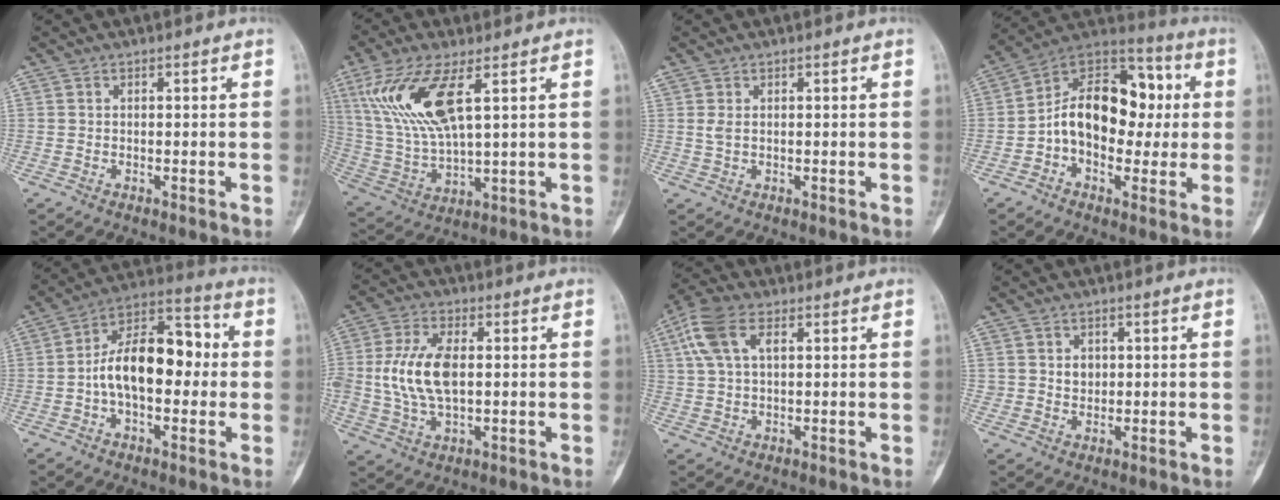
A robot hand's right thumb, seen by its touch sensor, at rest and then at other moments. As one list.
[{"total": 14.8, "force": [6.0, 4.8, 12.6], "torque": [-0.281, -0.021, 0.127]}, {"total": 1.2, "force": [0.3, 0.8, 0.8], "torque": [-0.020, 0.004, 0.010]}, {"total": 18.1, "force": [0.3, 12.2, 13.4], "torque": [-0.166, 0.044, -0.007]}, {"total": 16.0, "force": [-0.5, 9.0, 13.2], "torque": [-0.194, 0.044, -0.022]}, {"total": 11.7, "force": [0.7, 6.3, 9.9], "torque": [-0.206, 0.004, 0.017]}, {"total": 8.8, "force": [3.4, 4.4, 6.9], "torque": [-0.157, 0.017, 0.065]}, {"total": 2.9, "force": [0.7, 2.4, 1.4], "torque": [-0.006, -0.003, 0.015]}]